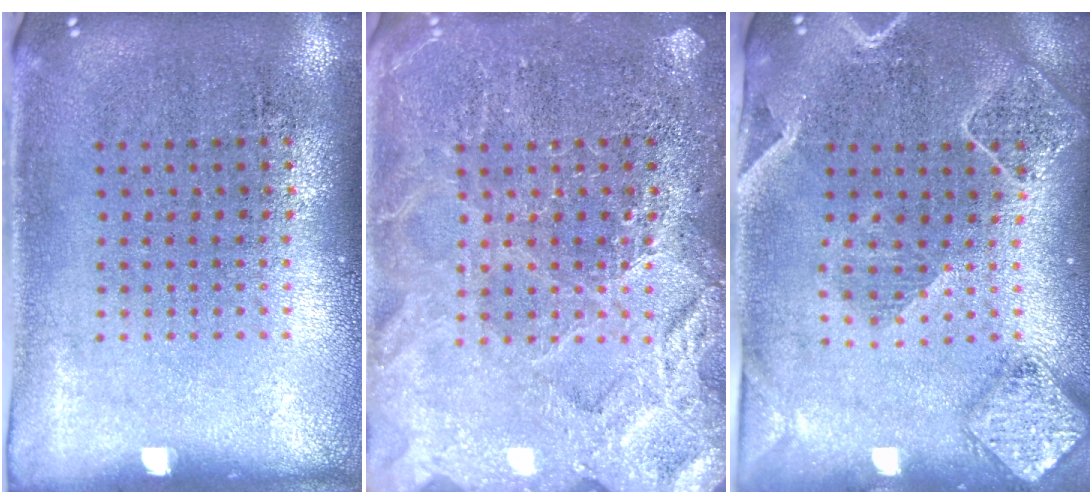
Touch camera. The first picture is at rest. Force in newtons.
{"total": 5.4, "press": 5.4, "slide": 0.7}
{"total": 2.3, "press": 2.1, "slide": 0.9}